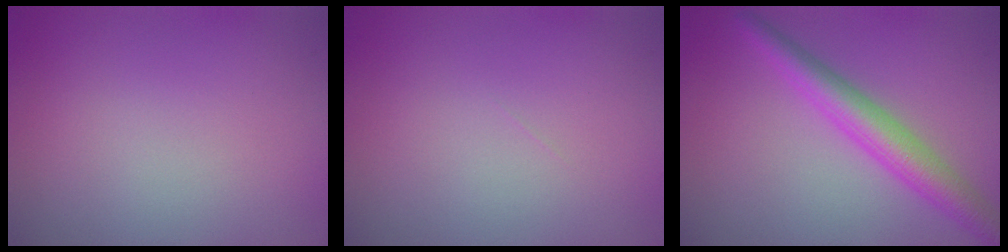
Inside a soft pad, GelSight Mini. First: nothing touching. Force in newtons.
{"total": 0.0}
{"total": 4.2, "press": 4.2, "slide": 0.1}